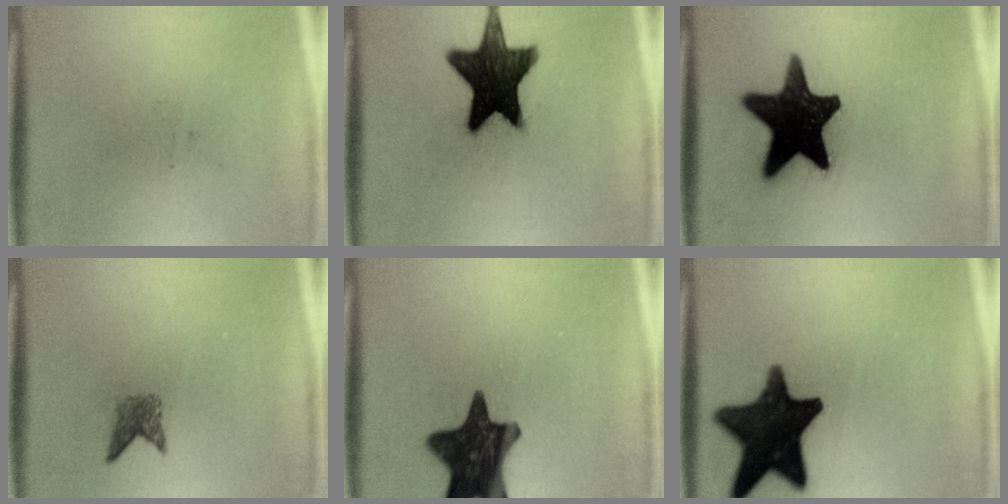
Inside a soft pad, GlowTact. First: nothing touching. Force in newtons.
{"total": 15.8}
{"total": 18.2}
{"total": 1.9}
{"total": 14.7}
{"total": 16.1}